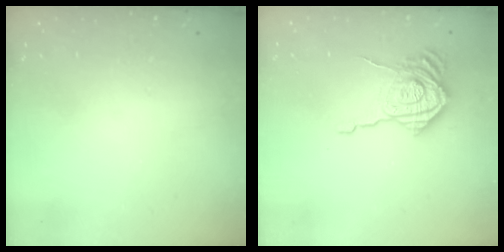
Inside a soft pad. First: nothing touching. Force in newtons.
{"total": 16.7, "press": 16.6, "slide": 1.2}